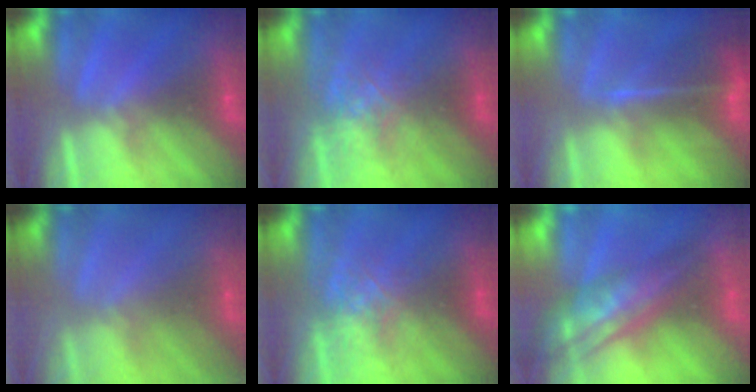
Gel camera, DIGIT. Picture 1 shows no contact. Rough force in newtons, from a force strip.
{"total": 2.6}
{"total": 7.3}
{"total": 2.2}
{"total": 2.6}
{"total": 5.6}